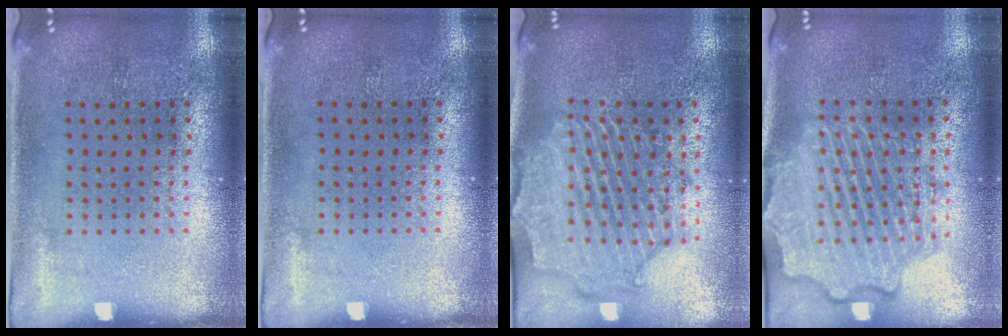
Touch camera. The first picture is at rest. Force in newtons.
{"total": 0.0}
{"total": 2.3, "press": 2.2, "slide": 0.8}
{"total": 3.9, "press": 3.9, "slide": 0.4}